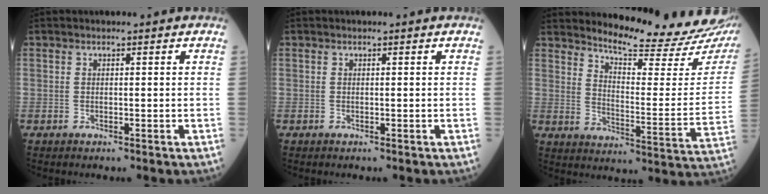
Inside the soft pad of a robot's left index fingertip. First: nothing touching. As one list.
[{"total": 0.0}, {"total": 19.9, "force": [18.2, 1.9, 7.8], "torque": [-0.114, -0.095, 0.227]}]